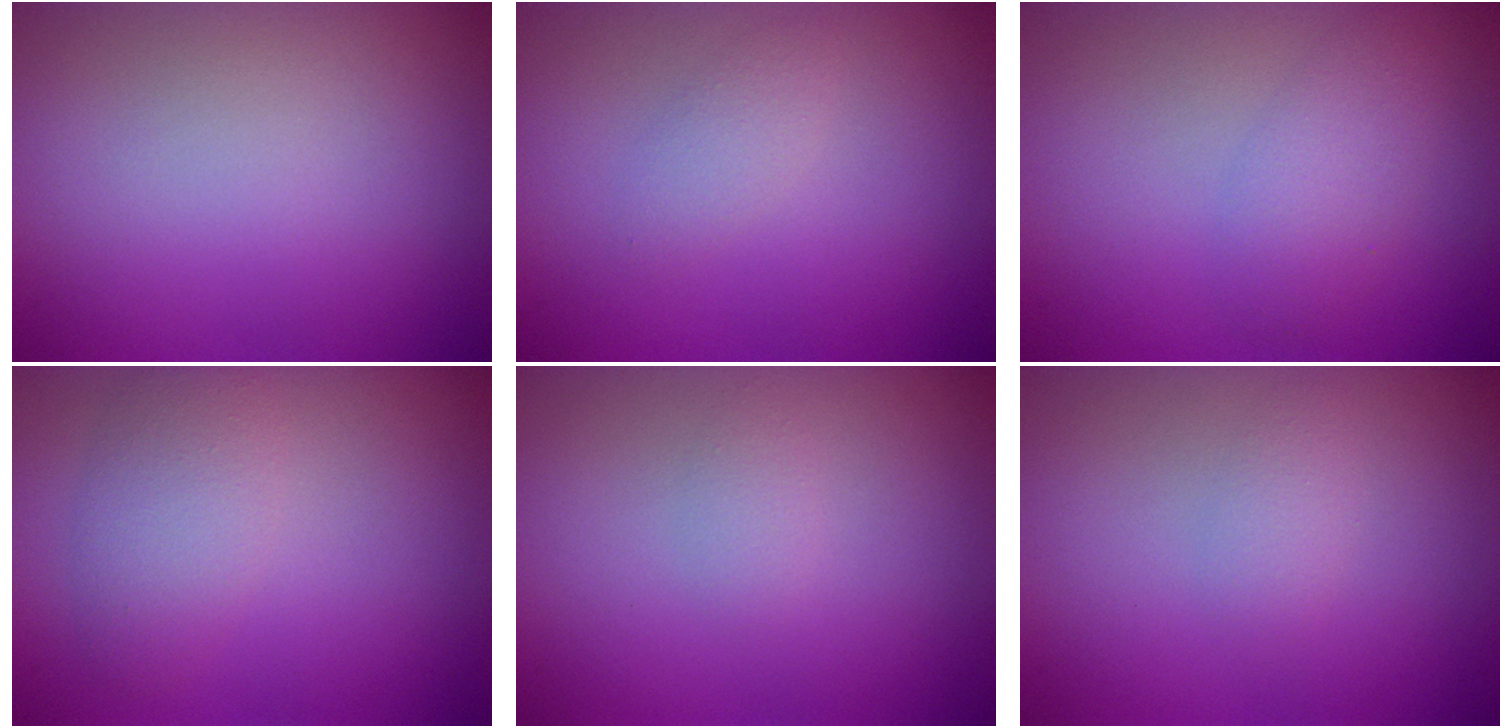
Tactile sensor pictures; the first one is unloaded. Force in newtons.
{"total": 1.2, "press": 1.2, "slide": 0.0}
{"total": 2.4, "press": 2.4, "slide": 0.2}
{"total": 2.9, "press": 2.9, "slide": 0.1}
{"total": 0.8, "press": 0.8, "slide": 0.1}
{"total": 1.3, "press": 1.3, "slide": 0.0}